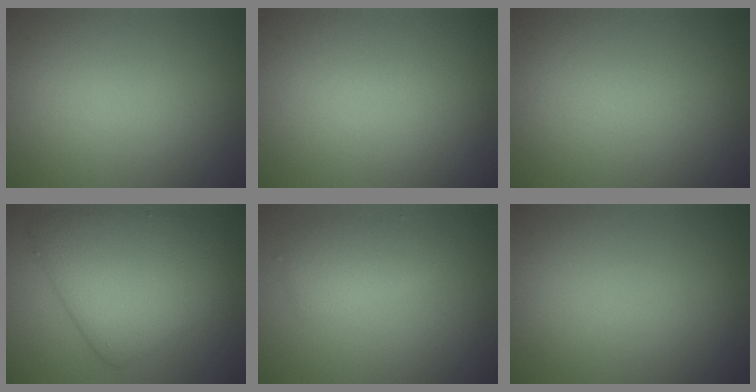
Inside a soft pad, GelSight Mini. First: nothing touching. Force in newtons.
{"total": 0.0}
{"total": 0.0}
{"total": 7.6, "press": 7.6, "slide": 0.0}
{"total": 2.6, "press": 2.6, "slide": 0.0}
{"total": 0.0}